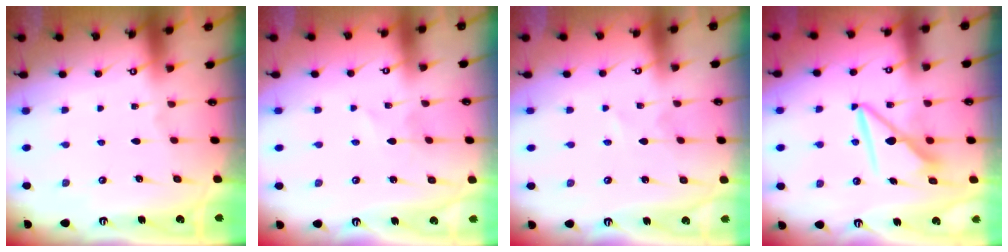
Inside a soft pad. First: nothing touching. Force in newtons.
{"total": 0.7, "press": 0.7, "slide": 0.0}
{"total": 0.0}
{"total": 8.5, "press": 8.4, "slide": 0.9}